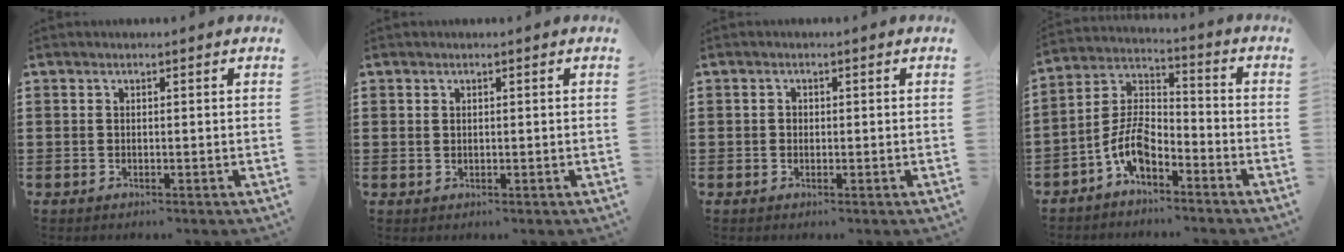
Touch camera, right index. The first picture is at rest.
{"total": 0.7, "force": [0.5, 0.5, 0.2], "torque": [-0.006, 0.002, 0.010]}
{"total": 0.7, "force": [0.0, 0.7, 0.3], "torque": [-0.008, 0.003, -0.001]}
{"total": 7.3, "force": [-4.7, 3.4, 4.5], "torque": [-0.114, -0.002, -0.097]}